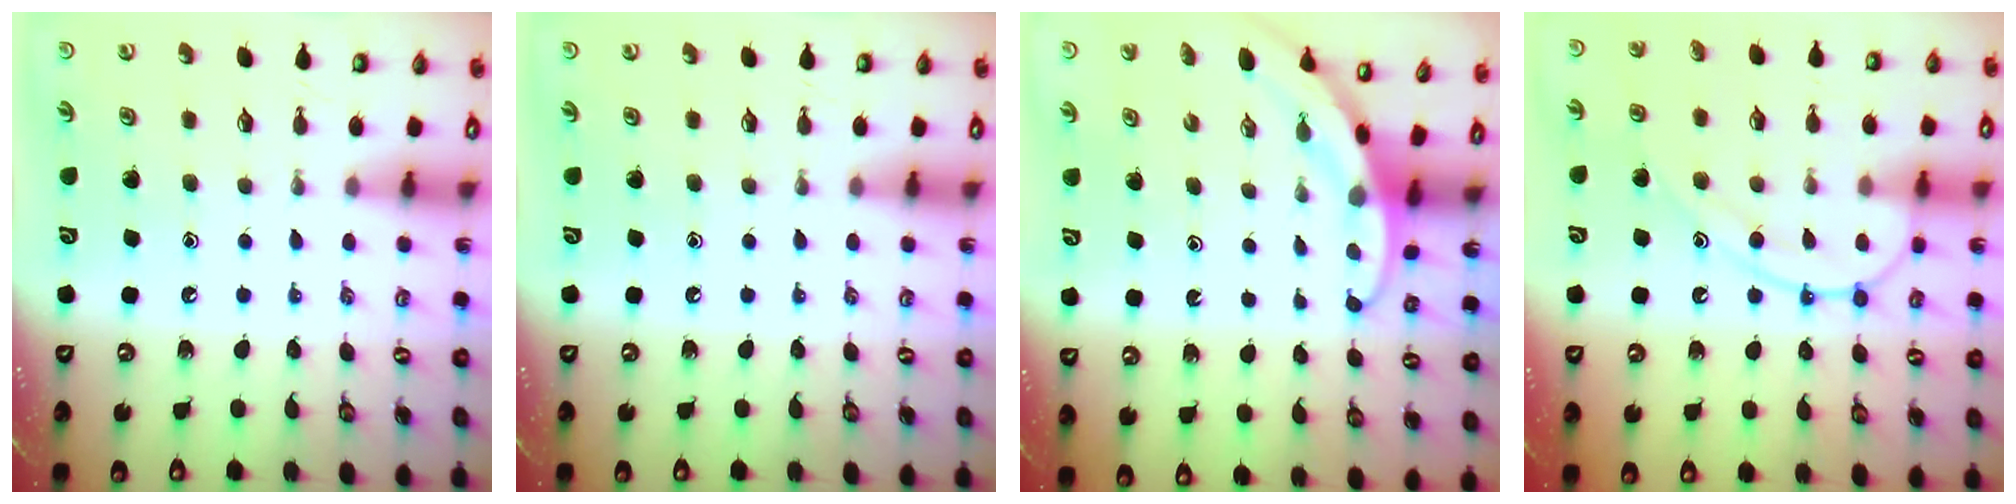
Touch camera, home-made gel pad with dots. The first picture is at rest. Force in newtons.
{"total": 0.0}
{"total": 2.8, "press": 2.8, "slide": 0.0}
{"total": 11.9, "press": 11.9, "slide": 0.8}